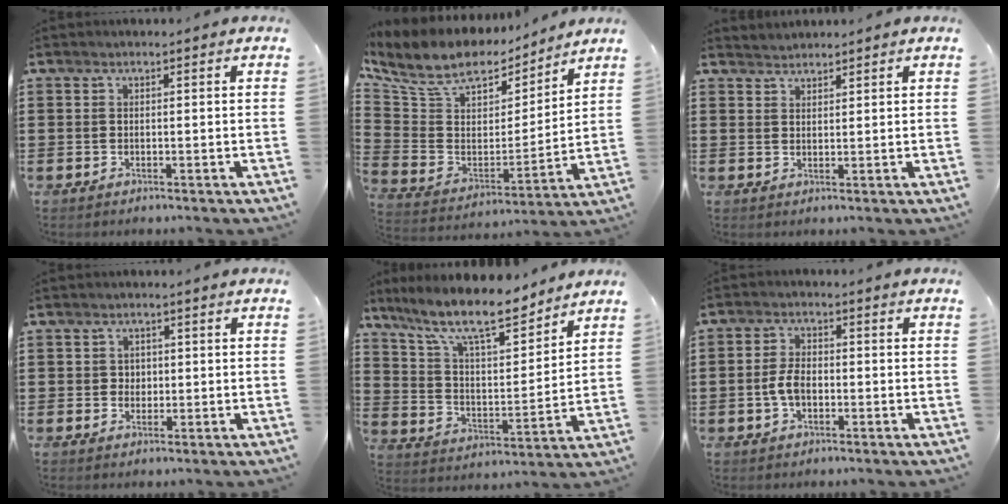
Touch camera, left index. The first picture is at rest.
{"total": 10.2, "force": [8.0, 4.4, 4.5], "torque": [-0.129, -0.047, 0.143]}
{"total": 1.5, "force": [1.5, 0.1, -0.3], "torque": [0.000, 0.002, 0.031]}
{"total": 1.7, "force": [0.1, 1.6, 0.5], "torque": [-0.016, 0.009, 0.000]}
{"total": 12.0, "force": [9.9, 2.3, 6.5], "torque": [-0.162, -0.044, 0.173]}
{"total": 4.3, "force": [-0.9, 2.3, 3.5], "torque": [-0.085, -0.002, -0.023]}